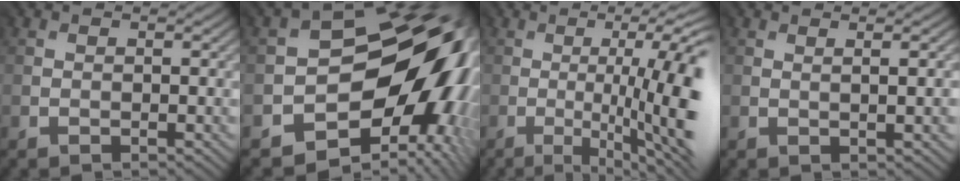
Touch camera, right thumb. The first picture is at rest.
{"total": 14.7, "force": [-4.4, 10.2, 9.6], "torque": [-0.101, -0.029, -0.063]}
{"total": 13.1, "force": [-2.3, 3.0, 12.5], "torque": [-0.148, 0.006, -0.020]}
{"total": 0.9, "force": [0.5, -0.2, 0.7], "torque": [-0.007, 0.008, 0.009]}